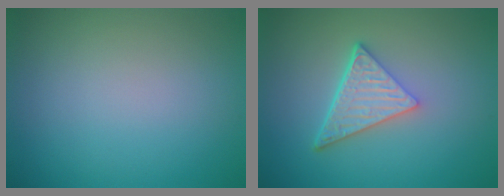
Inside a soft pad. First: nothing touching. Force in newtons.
{"total": 4.7, "press": 3.4, "slide": 3.3}